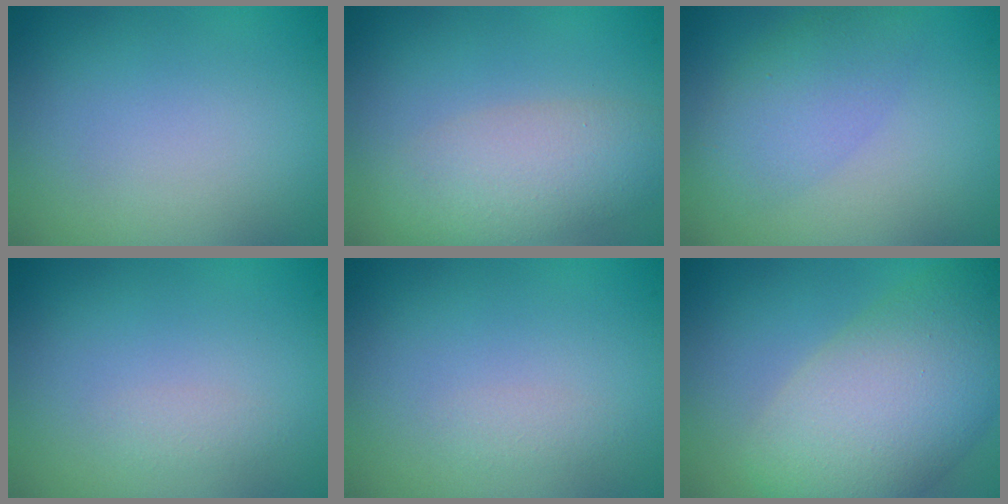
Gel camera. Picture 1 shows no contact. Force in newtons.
{"total": 4.6, "press": 4.6, "slide": 0.3}
{"total": 3.6, "press": 3.6, "slide": 0.1}
{"total": 0.8, "press": 0.8, "slide": 0.0}
{"total": 0.8, "press": 0.8, "slide": 0.0}
{"total": 10.8, "press": 10.8, "slide": 0.7}